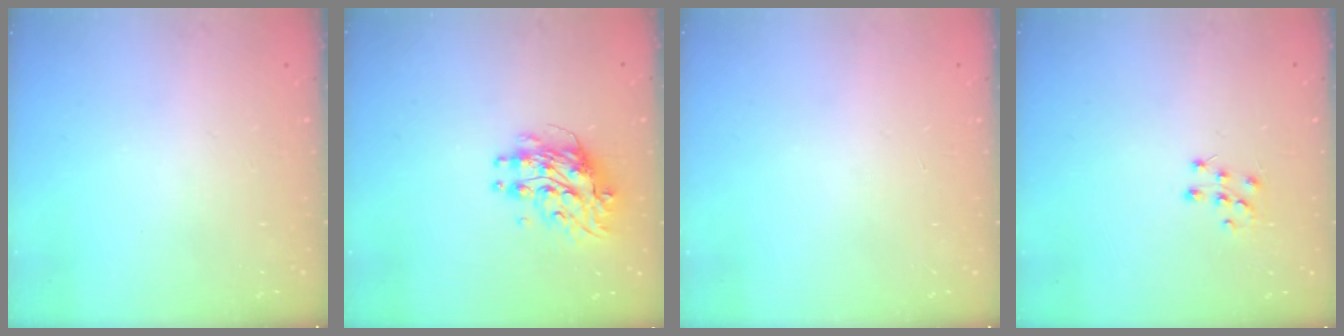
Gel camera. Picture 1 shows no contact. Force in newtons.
{"total": 9.0, "press": 9.0, "slide": 0.9}
{"total": 0.0}
{"total": 7.2, "press": 7.1, "slide": 0.7}